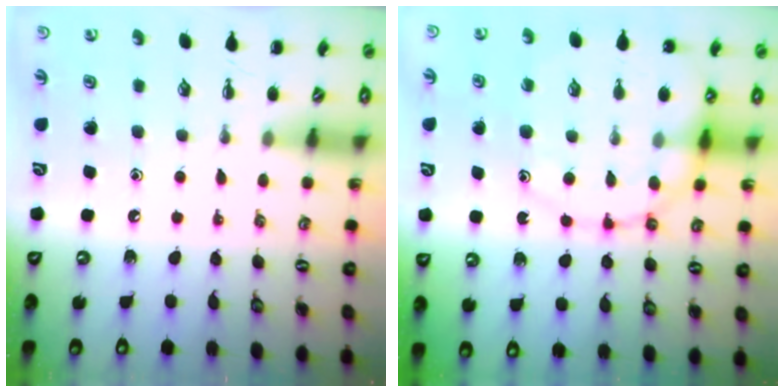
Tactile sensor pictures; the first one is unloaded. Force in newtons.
{"total": 14.1, "press": 13.9, "slide": 2.4}